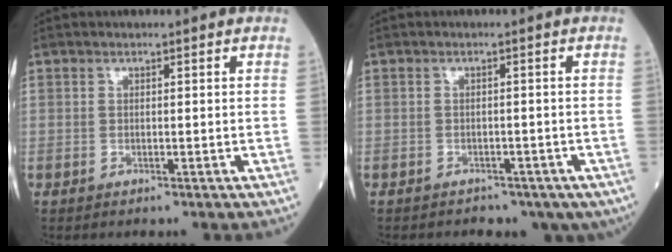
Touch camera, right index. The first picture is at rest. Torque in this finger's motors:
{"motor_torque": [-0.15, -1.02, 0.23, 0.03]}